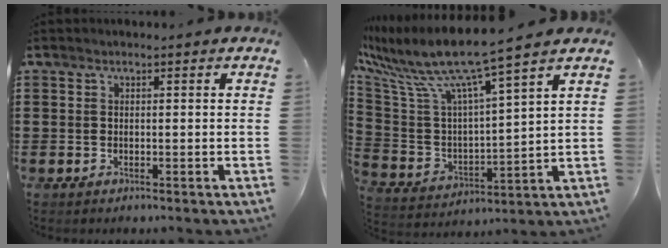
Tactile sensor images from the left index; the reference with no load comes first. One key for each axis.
{"total": 9.6, "fx": 7.7, "fy": -0.1, "fz": 5.7, "tx": -0.147, "ty": -0.058, "tz": 0.123}